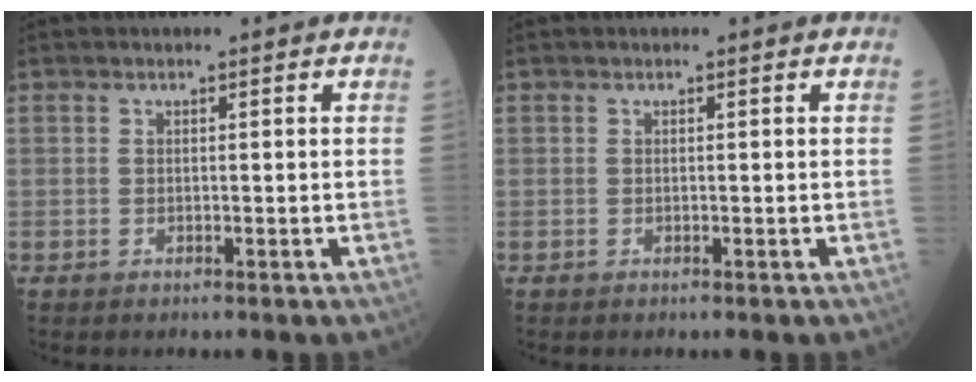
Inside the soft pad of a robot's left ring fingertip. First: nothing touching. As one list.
[{"total": 0.0}]